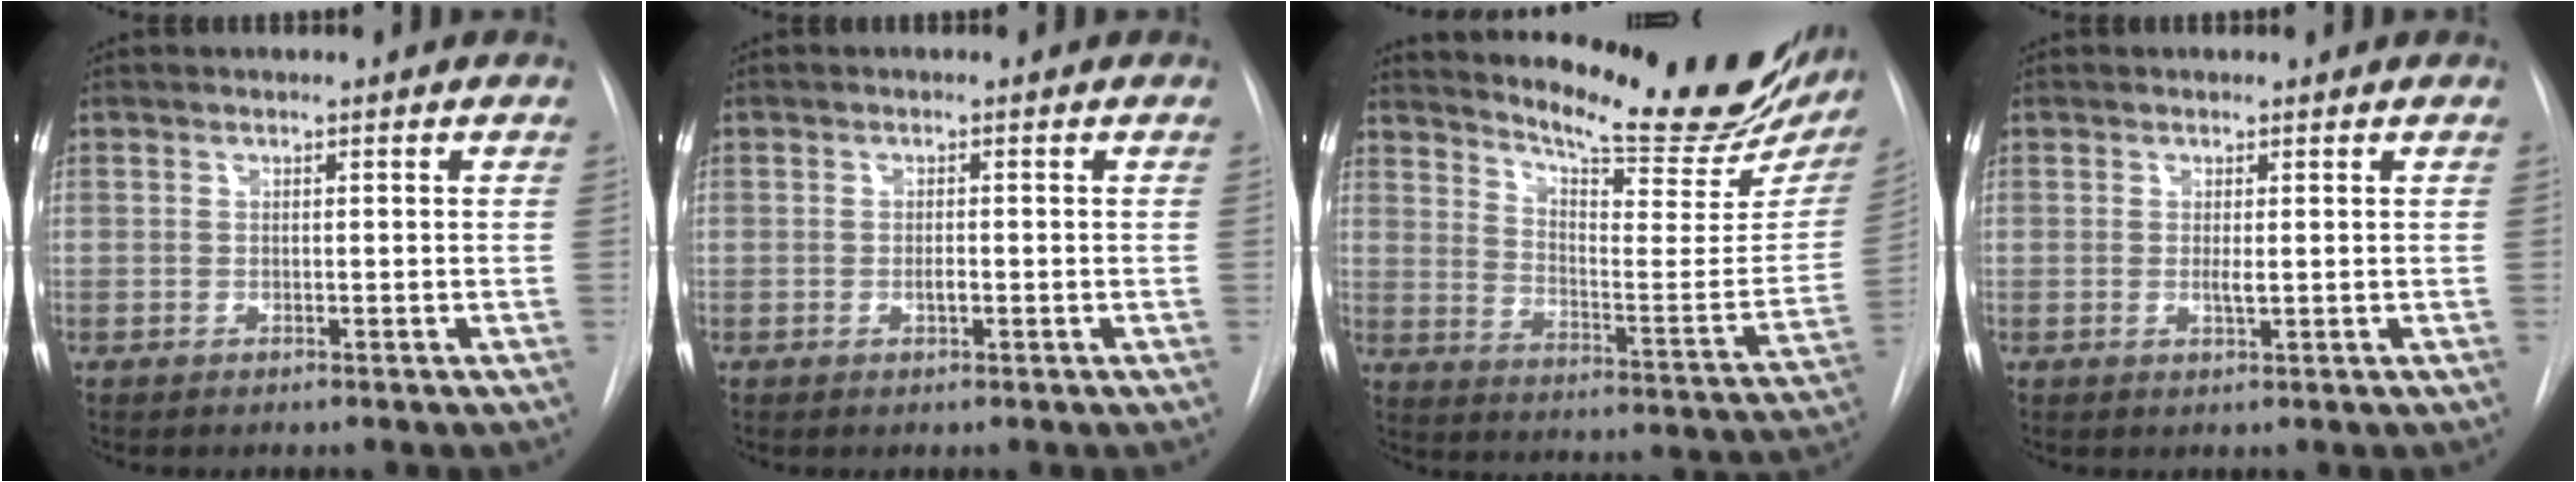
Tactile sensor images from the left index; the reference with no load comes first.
{"total": 1.1, "force": [-0.6, 0.3, 0.9], "torque": [-0.018, -0.004, -0.010]}
{"total": 24.2, "force": [20.8, 4.2, 11.5], "torque": [-0.175, -0.076, 0.268]}
{"total": 1.0, "force": [-0.1, 0.1, 1.0], "torque": [-0.025, -0.007, 0.000]}